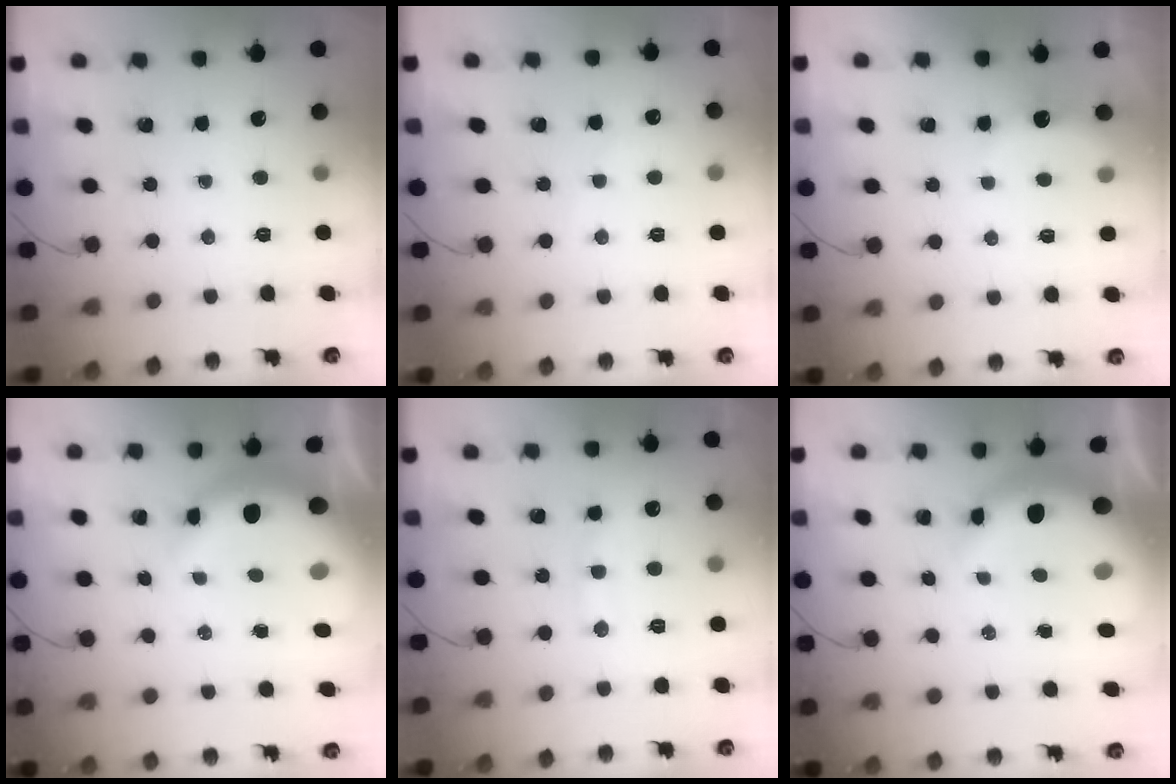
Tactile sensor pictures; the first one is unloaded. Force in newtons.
{"total": 5.6, "press": 5.4, "slide": 1.1}
{"total": 2.8, "press": 2.6, "slide": 0.8}
{"total": 10.5, "press": 10.3, "slide": 2.3}
{"total": 10.1, "press": 10.0, "slide": 1.0}
{"total": 10.5, "press": 10.3, "slide": 2.3}